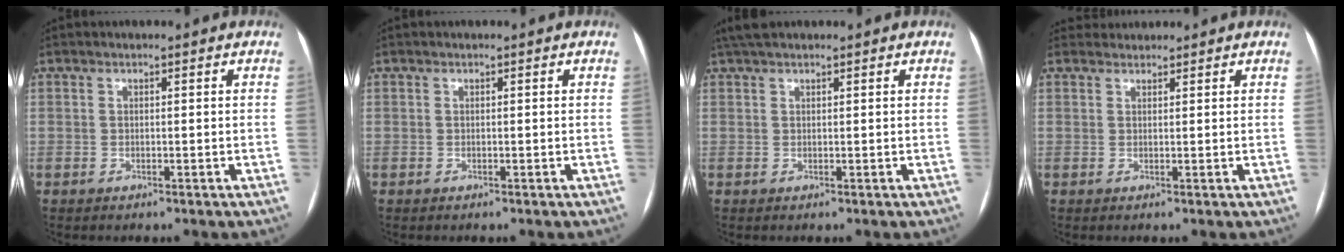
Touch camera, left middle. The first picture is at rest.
{"total": 0.0}
{"total": 3.7, "force": [3.0, 0.9, 1.9], "torque": [-0.037, 0.029, 0.058]}
{"total": 1.7, "force": [1.6, 0.4, -0.5], "torque": [0.002, 0.015, 0.029]}